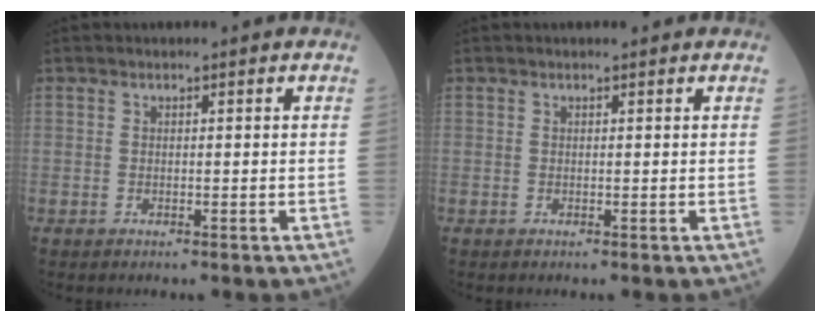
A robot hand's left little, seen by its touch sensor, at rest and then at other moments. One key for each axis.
{"total": 0.7, "fx": 0.6, "fy": 0.2, "fz": 0.4, "tx": -0.011, "ty": 0.001, "tz": 0.007}